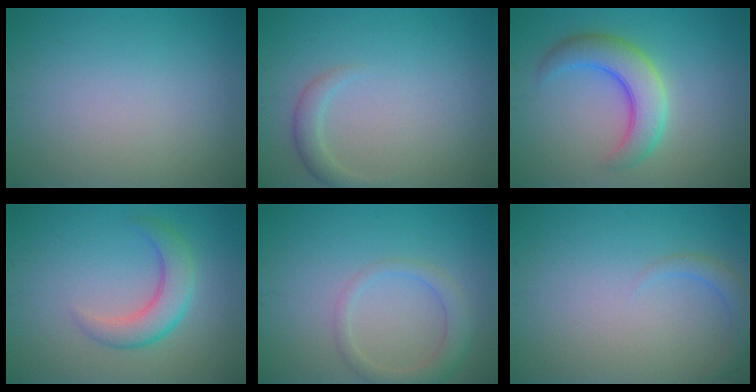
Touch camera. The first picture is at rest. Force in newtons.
{"total": 1.7, "press": 1.7, "slide": 0.1}
{"total": 5.4, "press": 5.4, "slide": 0.2}
{"total": 3.9, "press": 3.9, "slide": 0.2}
{"total": 2.6, "press": 2.6, "slide": 0.1}
{"total": 1.6, "press": 1.6, "slide": 0.2}